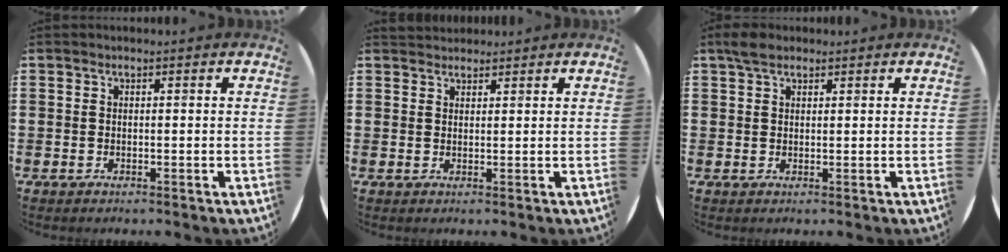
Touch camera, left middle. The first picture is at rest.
{"total": 1.4, "force": [1.3, 0.5, -0.2], "torque": [0.002, 0.004, 0.025]}
{"total": 2.3, "force": [1.8, 1.0, 1.0], "torque": [-0.013, 0.004, 0.032]}